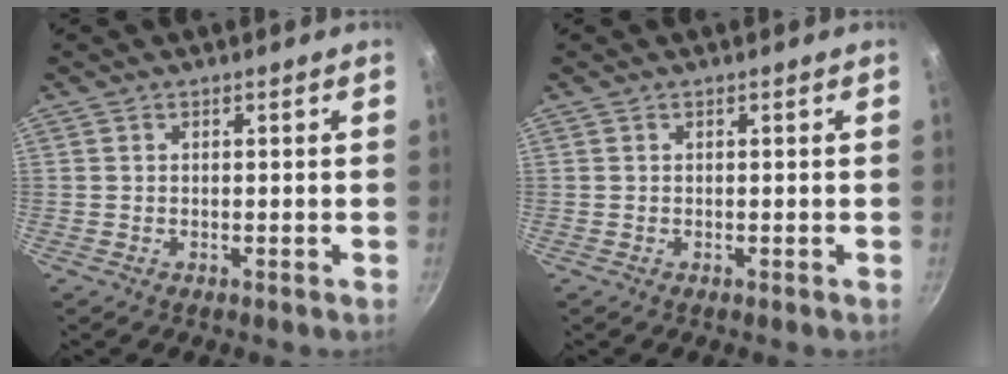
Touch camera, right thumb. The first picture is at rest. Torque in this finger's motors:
{"motor_torque": [-0.05, 0.02, 0.05, -0.04, 0.01]}